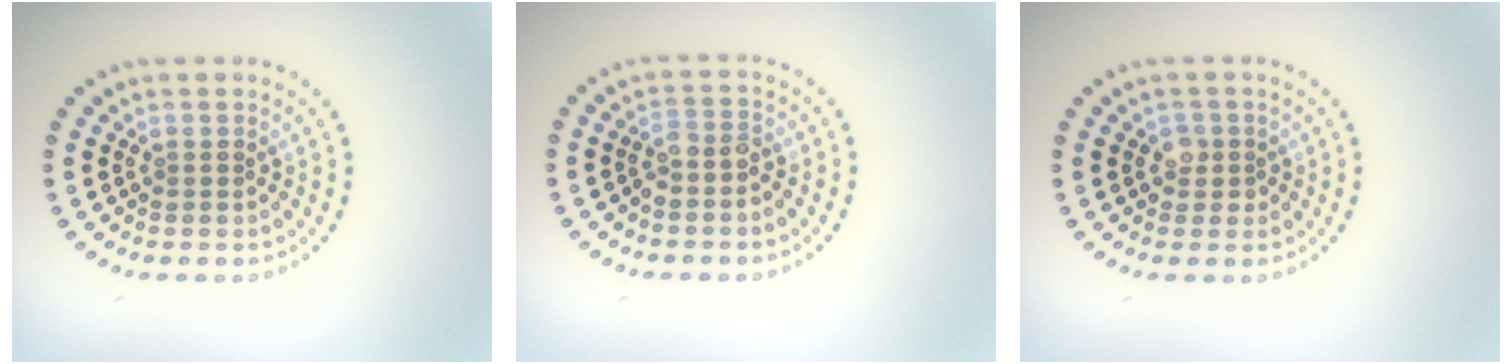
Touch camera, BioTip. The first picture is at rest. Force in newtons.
{"total": 1.8, "press": 1.5, "slide": 1.0}
{"total": 1.6, "press": 1.4, "slide": 0.8}